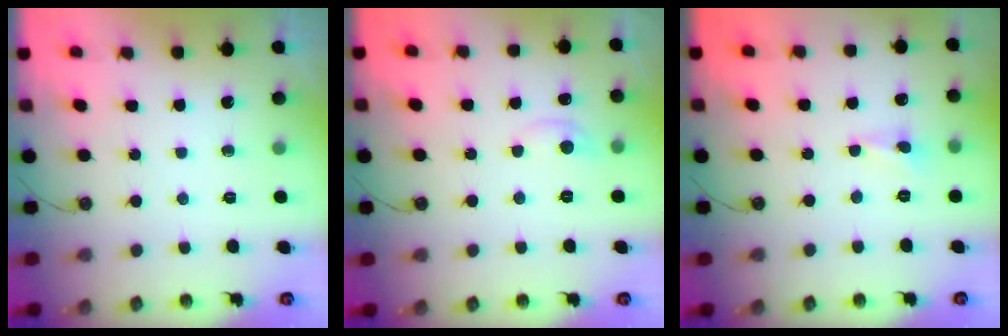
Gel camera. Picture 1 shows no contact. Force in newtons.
{"total": 0.7, "press": 0.2, "slide": 0.7}
{"total": 0.9, "press": 0.8, "slide": 0.2}